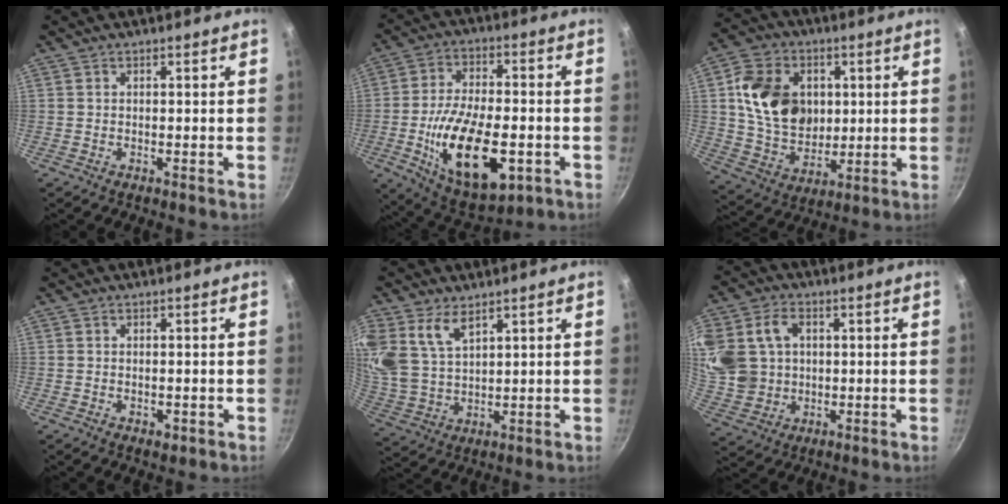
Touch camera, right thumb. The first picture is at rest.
{"total": 20.4, "force": [-5.3, 10.0, 16.9], "torque": [-0.281, 0.012, -0.080]}
{"total": 16.7, "force": [3.2, 12.8, 10.3], "torque": [-0.159, -0.002, 0.061]}
{"total": 2.0, "force": [-0.6, 1.3, 1.4], "torque": [-0.018, -0.004, -0.008]}
{"total": 10.8, "force": [6.2, 6.2, 6.4], "torque": [-0.127, -0.026, 0.135]}
{"total": 18.3, "force": [3.4, 14.7, 10.4], "torque": [-0.231, 0.016, 0.077]}